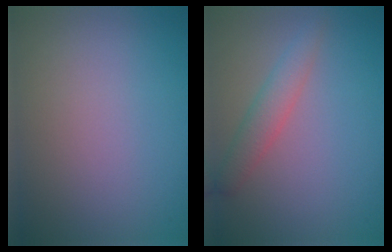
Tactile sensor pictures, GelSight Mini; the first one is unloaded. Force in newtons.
{"total": 2.4, "press": 2.4, "slide": 0.2}